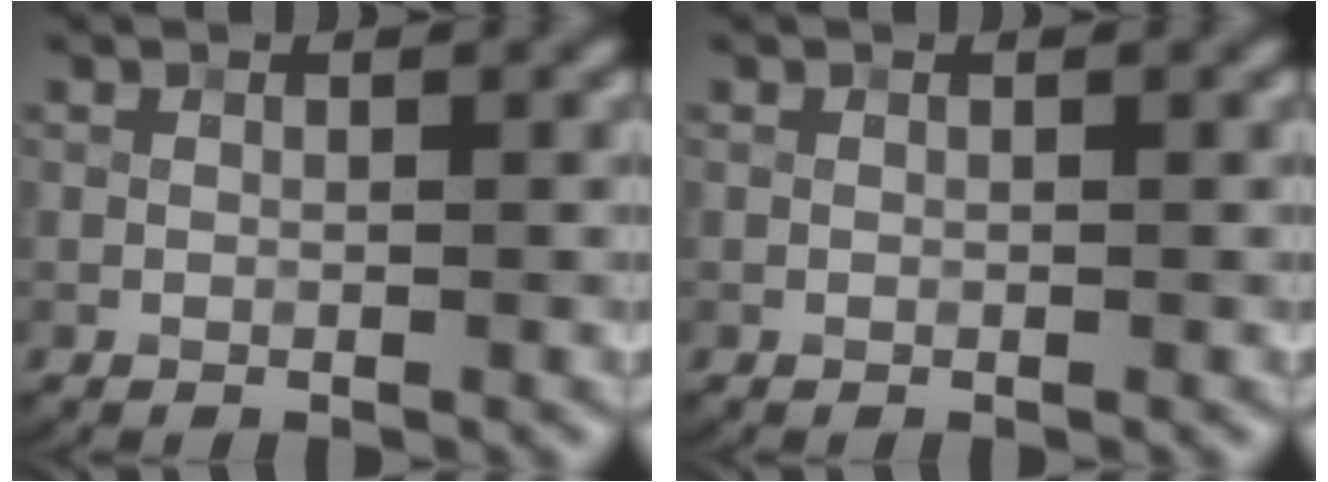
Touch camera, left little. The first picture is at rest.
{"total": 0.0}